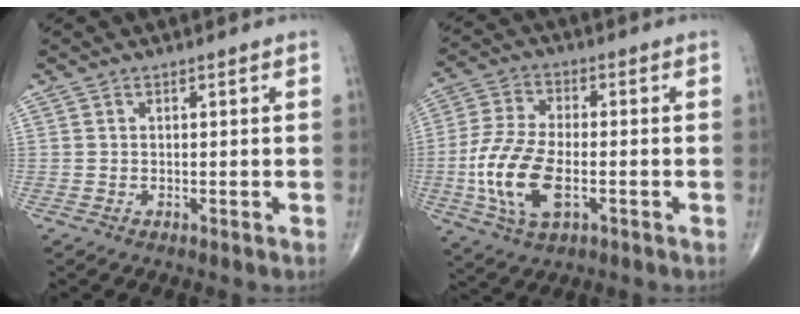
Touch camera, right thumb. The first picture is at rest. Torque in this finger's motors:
{"motor_torque": [0.20, 1.02, 1.01, 0.52, 0.18]}